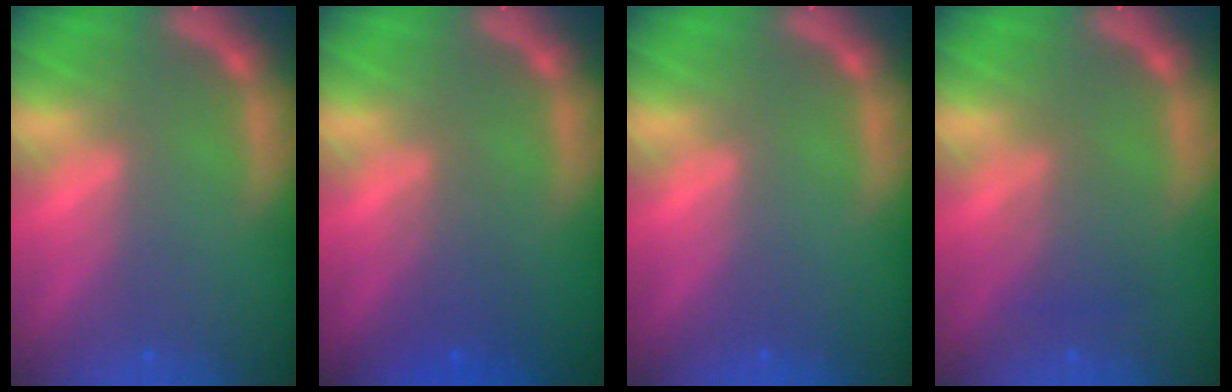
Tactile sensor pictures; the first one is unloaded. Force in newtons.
{"total": 2.5}
{"total": 0.0}
{"total": 2.5}